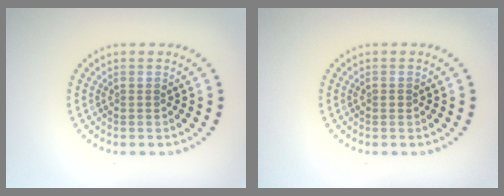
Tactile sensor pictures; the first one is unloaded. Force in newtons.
{"total": 0.7, "press": 0.6, "slide": 0.1}